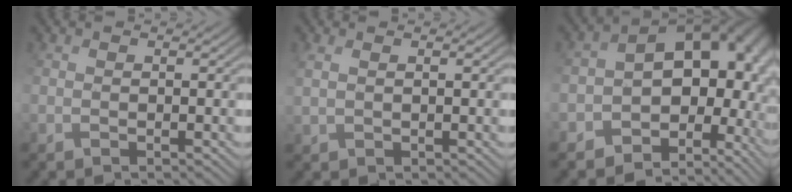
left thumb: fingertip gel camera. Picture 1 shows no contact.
{"total": 1.3, "force": [1.2, 0.1, 0.4], "torque": [-0.010, 0.007, 0.029]}
{"total": 14.8, "force": [-1.2, 10.1, 10.8], "torque": [-0.140, -0.023, 0.015]}